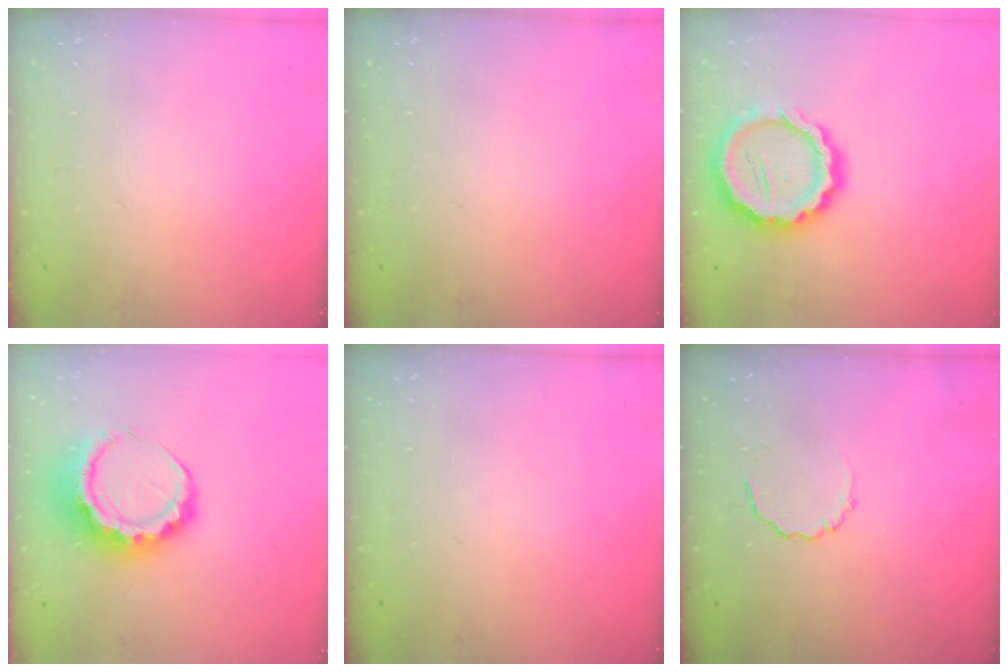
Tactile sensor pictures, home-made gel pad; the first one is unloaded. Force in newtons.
{"total": 0.0}
{"total": 15.3, "press": 15.0, "slide": 2.9}
{"total": 11.0, "press": 10.8, "slide": 2.1}
{"total": 0.0}
{"total": 3.1, "press": 3.0, "slide": 1.0}